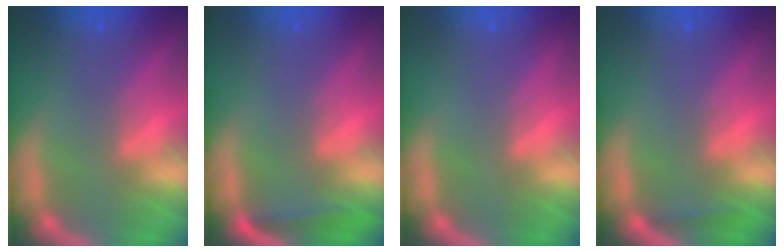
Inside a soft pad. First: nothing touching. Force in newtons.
{"total": 1.9}
{"total": 0.0}
{"total": 0.9}